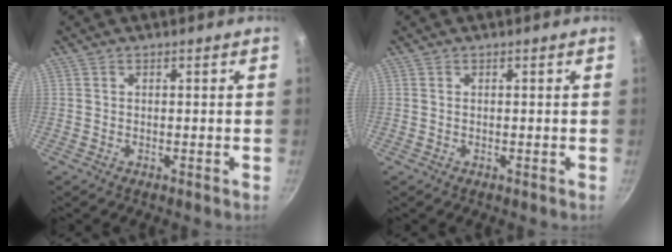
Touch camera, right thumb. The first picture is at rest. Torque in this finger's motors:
{"motor_torque": [0.17, 0.08, 0.41, -0.03, 0.05]}